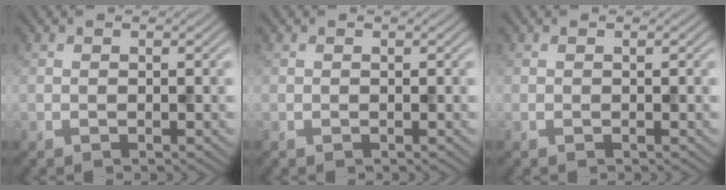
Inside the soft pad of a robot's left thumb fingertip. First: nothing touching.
{"total": 0.0}
{"total": 0.0}